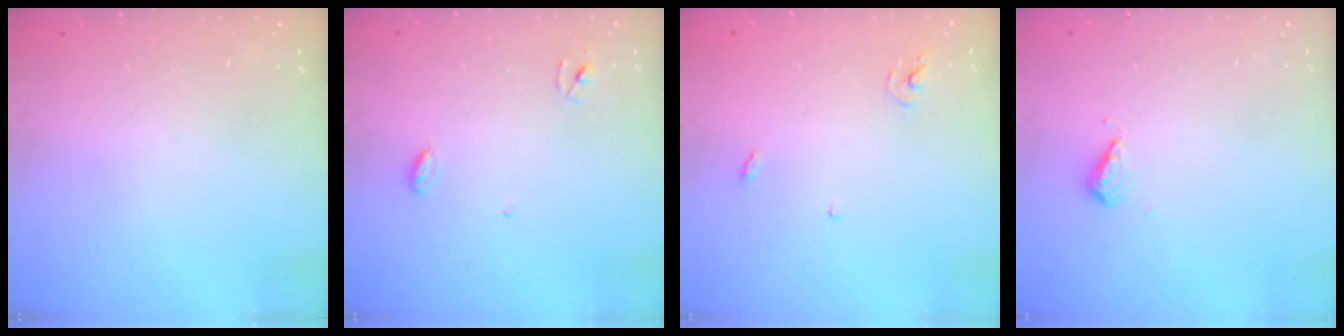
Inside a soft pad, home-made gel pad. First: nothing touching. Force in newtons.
{"total": 3.3, "press": 3.3, "slide": 0.3}
{"total": 3.0, "press": 3.0, "slide": 0.2}
{"total": 5.8, "press": 5.6, "slide": 1.3}